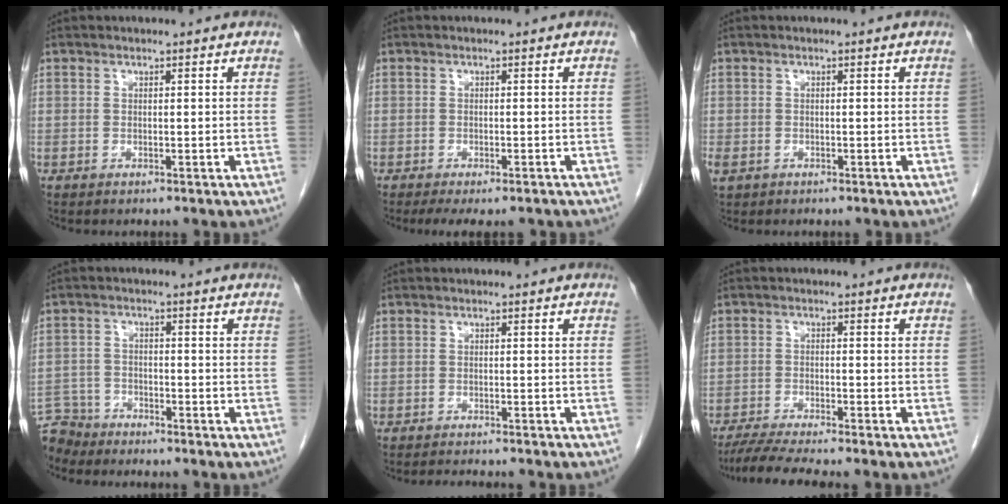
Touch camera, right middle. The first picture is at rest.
{"total": 6.3, "force": [-5.2, 1.6, 3.2], "torque": [-0.039, -0.011, -0.071]}
{"total": 1.6, "force": [-0.6, 1.2, 0.9], "torque": [-0.020, -0.001, -0.003]}
{"total": 5.5, "force": [-5.3, 1.6, -0.5], "torque": [0.016, -0.004, -0.101]}
{"total": 3.0, "force": [-2.8, 0.0, 1.0], "torque": [-0.011, -0.006, -0.037]}
{"total": 6.6, "force": [-5.8, -0.7, 3.2], "torque": [-0.050, -0.020, -0.097]}